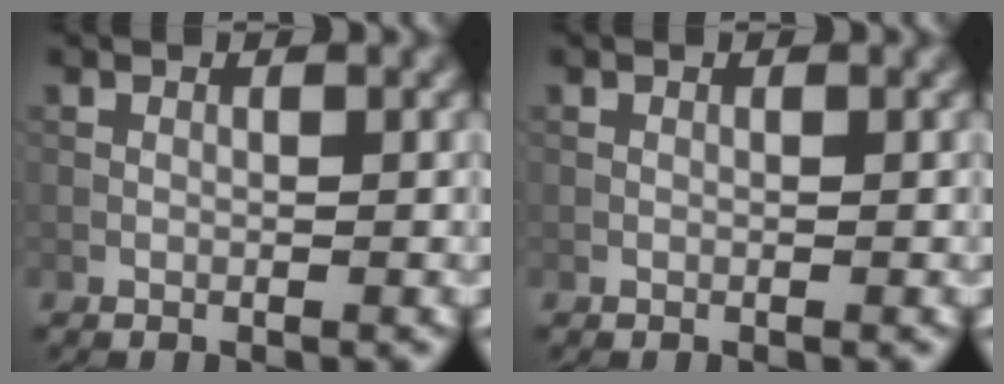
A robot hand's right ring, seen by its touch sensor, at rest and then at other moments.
{"total": 0.0}